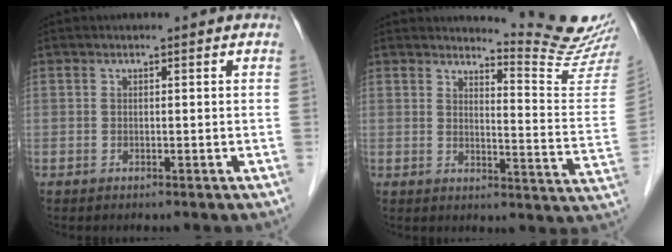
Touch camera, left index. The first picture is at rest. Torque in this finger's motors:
{"motor_torque": [0.10, -0.33, -0.04, 0.00]}